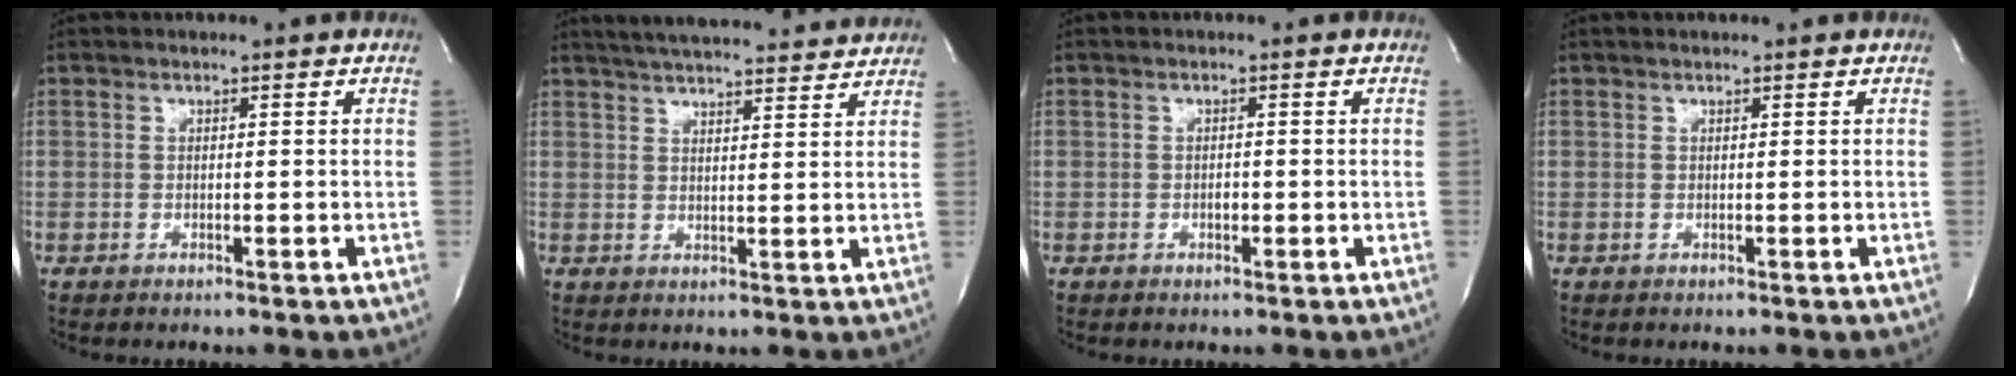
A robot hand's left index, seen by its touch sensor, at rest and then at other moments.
{"total": 17.1, "force": [15.7, 2.2, 6.4], "torque": [-0.102, 0.032, 0.214]}
{"total": 0.8, "force": [-0.3, 0.4, 0.6], "torque": [-0.012, 0.001, -0.005]}
{"total": 0.9, "force": [0.8, 0.0, 0.4], "torque": [-0.007, 0.010, 0.015]}